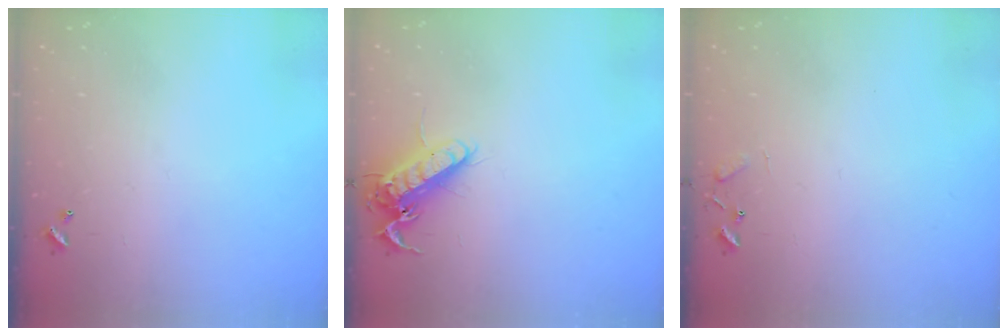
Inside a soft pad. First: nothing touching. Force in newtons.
{"total": 13.8, "press": 13.7, "slide": 2.0}
{"total": 5.8, "press": 5.8, "slide": 0.5}